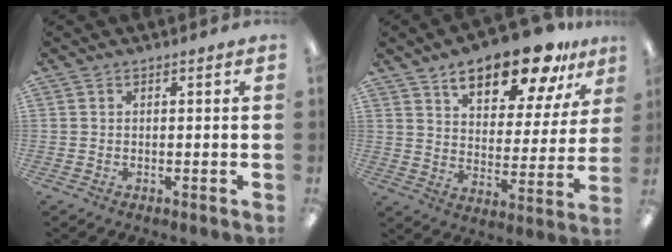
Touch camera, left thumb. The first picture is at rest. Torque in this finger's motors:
{"motor_torque": [0.66, 0.70, 1.25, -1.53, 0.14]}